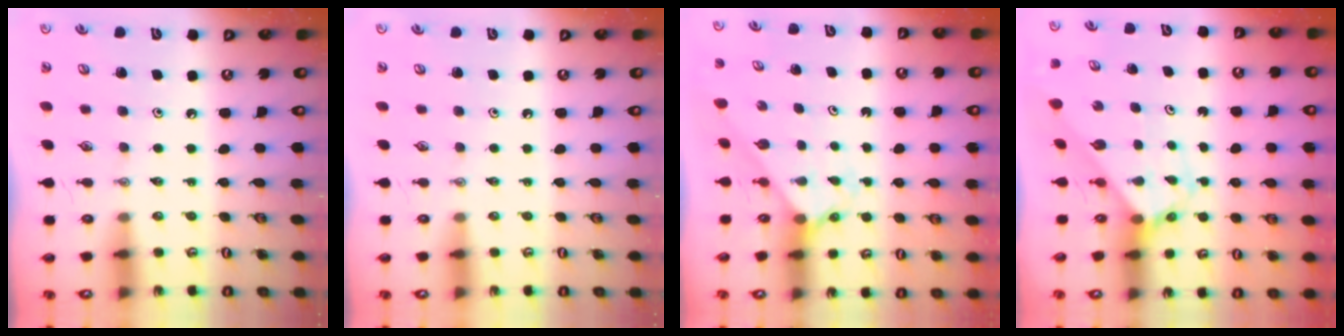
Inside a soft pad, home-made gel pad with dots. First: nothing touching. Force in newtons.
{"total": 0.0}
{"total": 2.4, "press": 2.4, "slide": 0.1}
{"total": 2.7, "press": 2.7, "slide": 0.1}